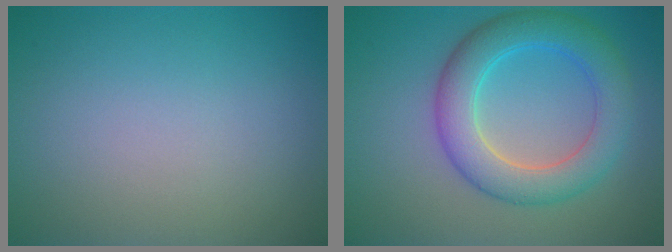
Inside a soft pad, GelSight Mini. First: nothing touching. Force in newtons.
{"total": 6.0, "press": 6.0, "slide": 0.1}